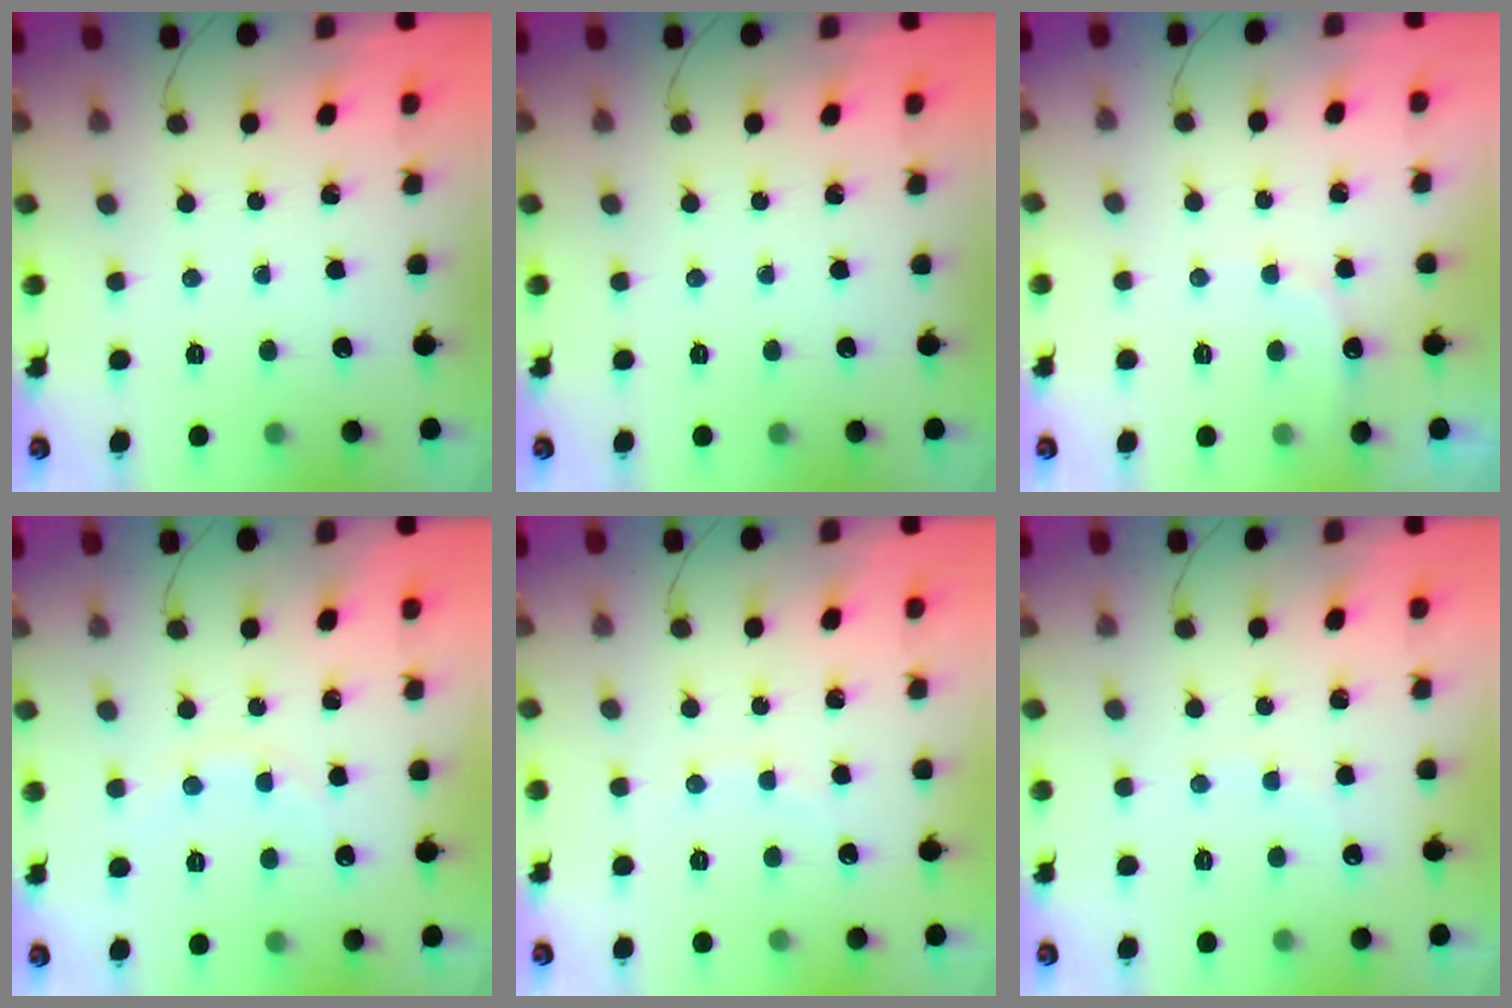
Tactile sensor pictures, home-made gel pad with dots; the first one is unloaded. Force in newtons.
{"total": 0.0}
{"total": 7.6, "press": 7.5, "slide": 1.1}
{"total": 7.4, "press": 7.2, "slide": 1.6}
{"total": 3.4, "press": 3.2, "slide": 1.1}
{"total": 6.0, "press": 5.9, "slide": 1.1}